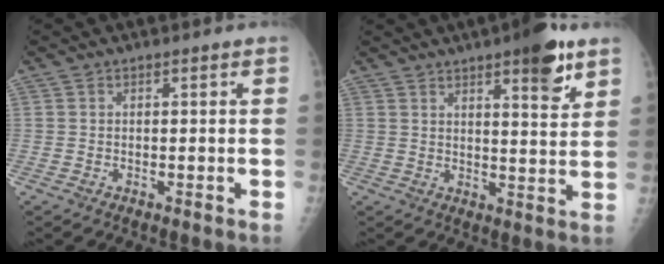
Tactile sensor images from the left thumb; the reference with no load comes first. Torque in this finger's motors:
{"motor_torque": [1.06, 0.88, 0.92, -0.45, 0.02]}